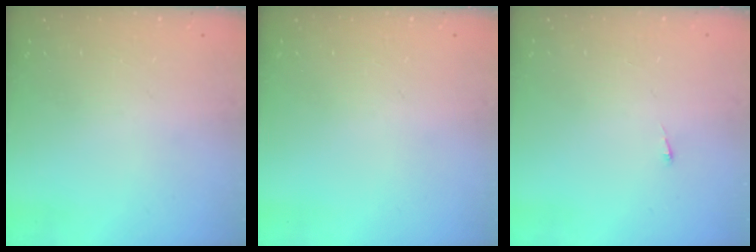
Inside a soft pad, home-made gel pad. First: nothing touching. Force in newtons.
{"total": 0.0}
{"total": 2.6, "press": 2.5, "slide": 0.3}